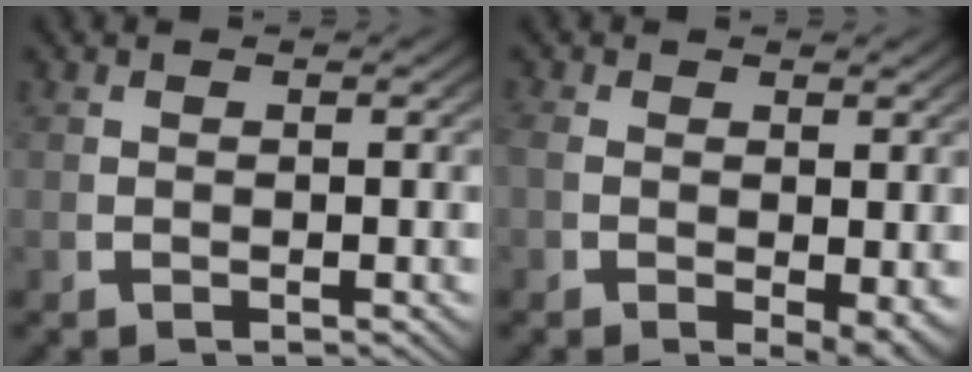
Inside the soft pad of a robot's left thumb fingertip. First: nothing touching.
{"total": 3.0, "force": [-0.4, 1.5, 2.5], "torque": [-0.041, -0.022, 0.006]}